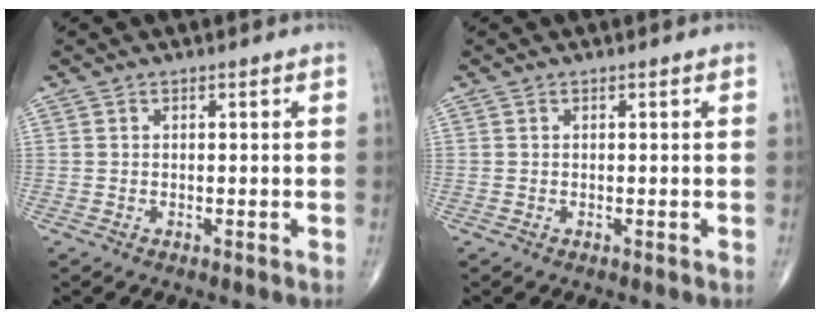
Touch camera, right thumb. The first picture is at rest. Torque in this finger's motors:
{"motor_torque": [0.00, 0.00, 0.01, 0.01, 0.00]}